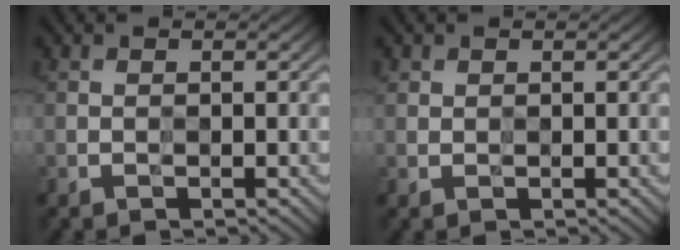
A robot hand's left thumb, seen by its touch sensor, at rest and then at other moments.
{"total": 0.9, "force": [0.5, 0.8, 0.2], "torque": [-0.003, -0.001, 0.012]}